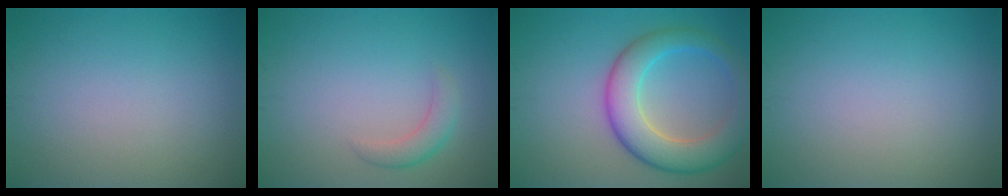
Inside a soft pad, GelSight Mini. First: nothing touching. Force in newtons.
{"total": 2.0, "press": 2.0, "slide": 0.1}
{"total": 7.0, "press": 7.0, "slide": 0.2}
{"total": 0.0}